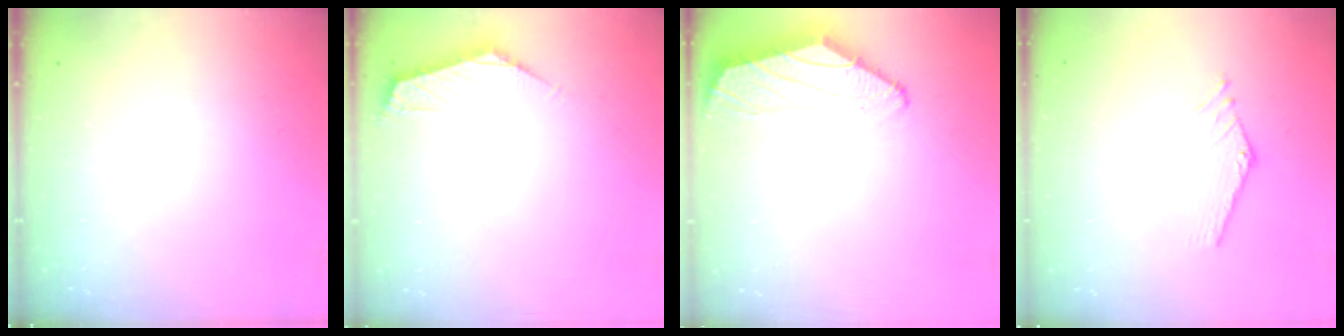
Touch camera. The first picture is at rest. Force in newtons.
{"total": 0.7, "press": 0.6, "slide": 0.5}
{"total": 0.8, "press": 0.6, "slide": 0.5}
{"total": 0.6, "press": 0.5, "slide": 0.2}